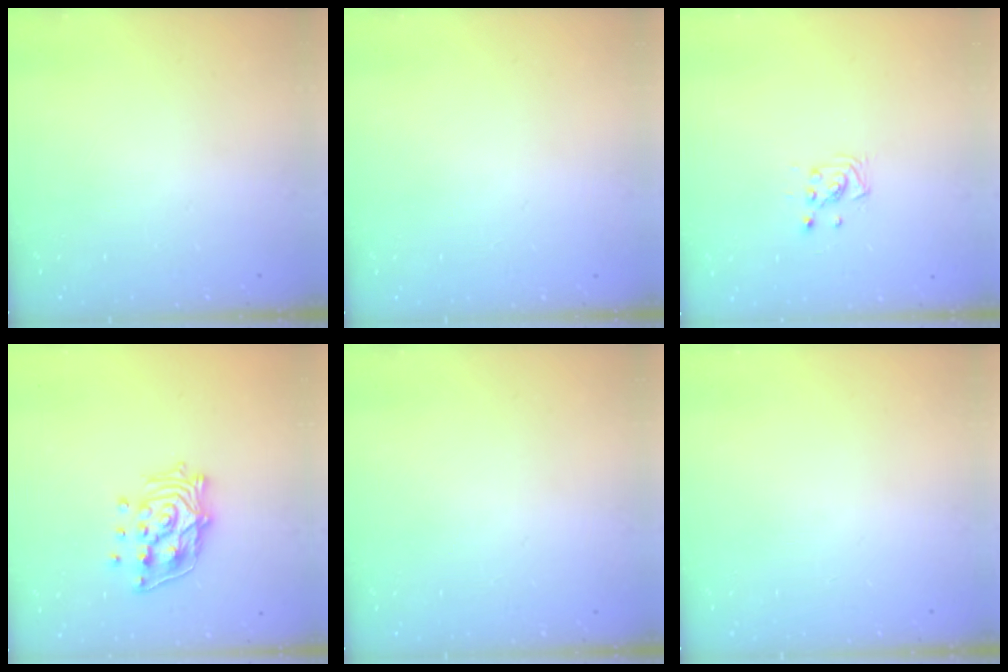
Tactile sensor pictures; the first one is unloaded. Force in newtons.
{"total": 0.0}
{"total": 2.9, "press": 2.9, "slide": 0.3}
{"total": 13.8, "press": 13.7, "slide": 1.6}
{"total": 0.0}
{"total": 0.0}